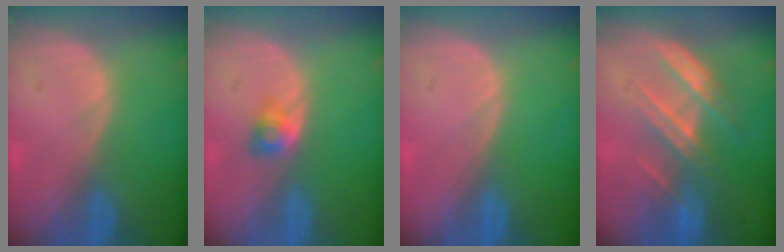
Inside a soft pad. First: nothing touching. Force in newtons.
{"total": 2.6, "press": 2.3, "slide": 1.2}
{"total": 0.0}
{"total": 7.4, "press": 6.7, "slide": 3.3}